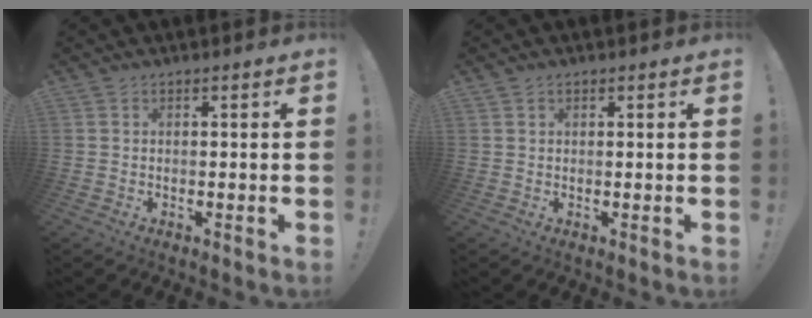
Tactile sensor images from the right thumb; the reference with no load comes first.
{"total": 0.7, "force": [0.5, 0.5, 0.1], "torque": [0.005, -0.002, 0.007]}